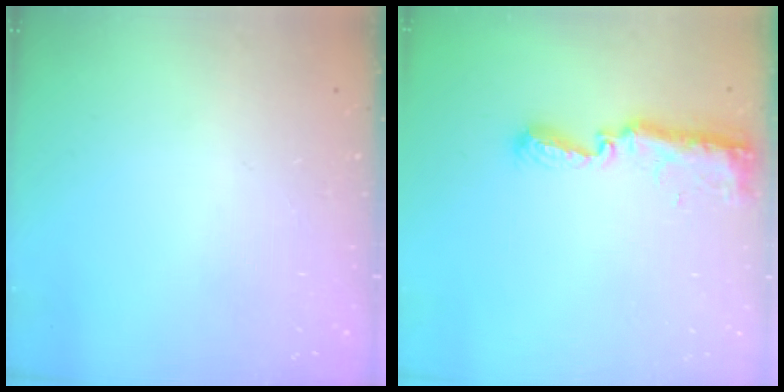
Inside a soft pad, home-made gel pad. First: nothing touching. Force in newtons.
{"total": 8.8, "press": 8.8, "slide": 0.9}